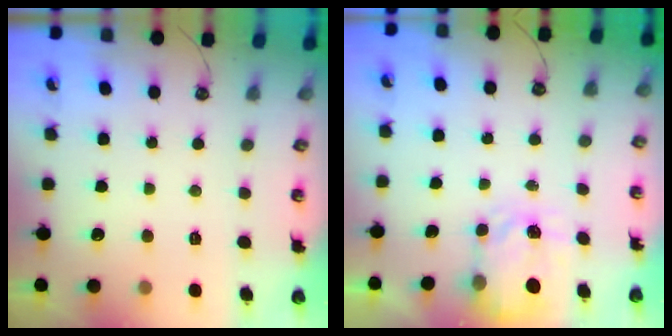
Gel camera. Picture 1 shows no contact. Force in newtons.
{"total": 3.6, "press": 3.5, "slide": 0.6}